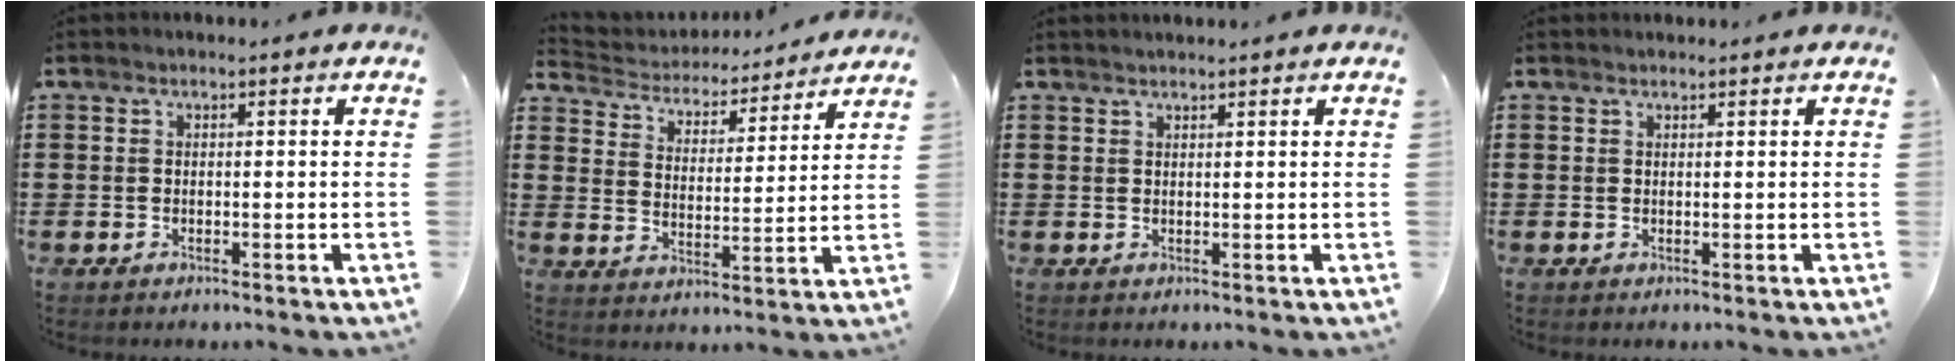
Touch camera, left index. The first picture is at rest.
{"total": 3.9, "force": [3.9, 0.6, 0.0], "torque": [-0.025, -0.030, 0.059]}
{"total": 1.0, "force": [1.0, -0.1, 0.3], "torque": [-0.006, -0.002, 0.020]}
{"total": 0.7, "force": [0.7, 0.0, 0.1], "torque": [-0.003, -0.001, 0.014]}